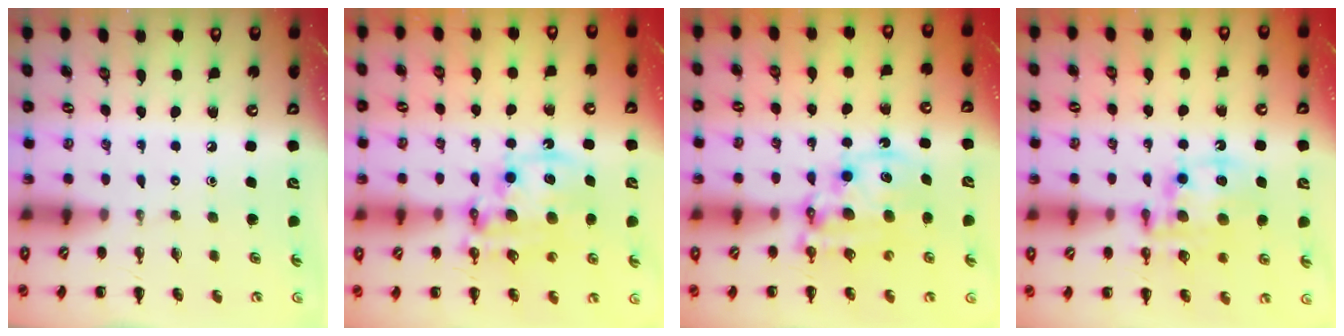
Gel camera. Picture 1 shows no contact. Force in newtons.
{"total": 13.5, "press": 13.2, "slide": 3.1}
{"total": 11.6, "press": 11.2, "slide": 2.8}
{"total": 12.2, "press": 11.7, "slide": 3.2}